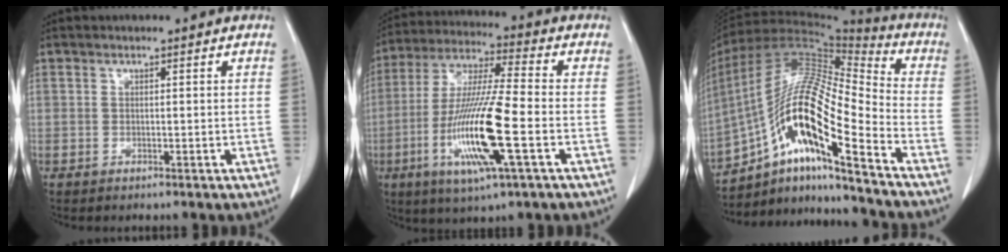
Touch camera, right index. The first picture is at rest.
{"total": 16.3, "force": [-4.7, 0.8, 15.6], "torque": [-0.320, -0.019, -0.088]}
{"total": 19.4, "force": [-10.3, 2.3, 16.2], "torque": [-0.326, 0.011, -0.186]}